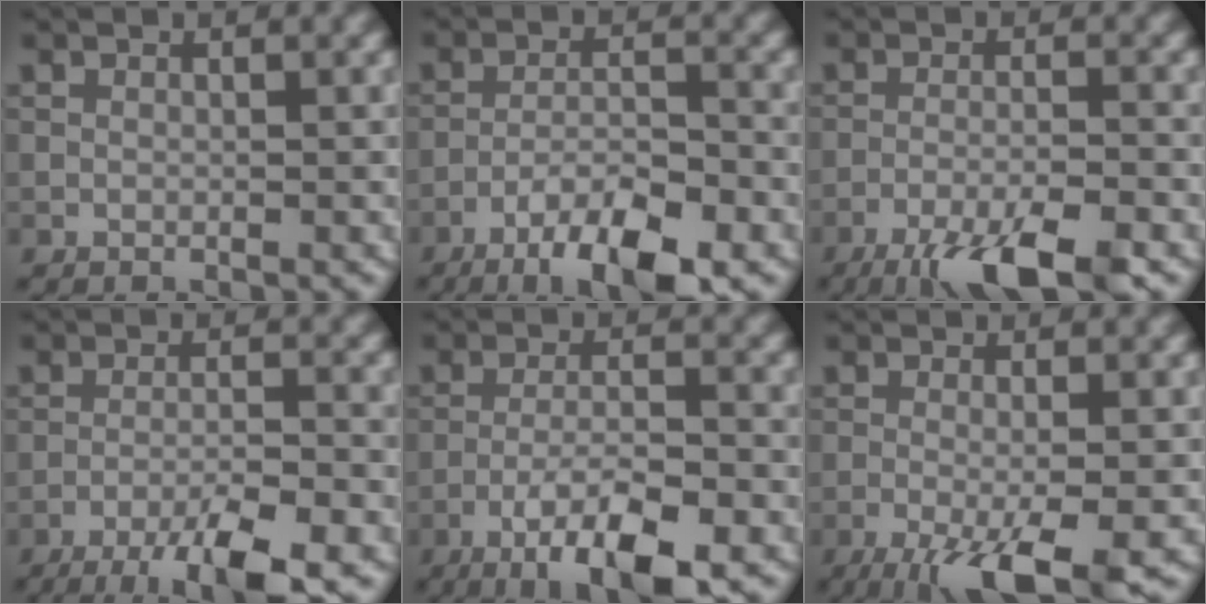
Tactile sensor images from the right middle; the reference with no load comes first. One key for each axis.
{"total": 7.7, "fx": -5.1, "fy": 1.8, "fz": 5.5, "tx": -0.093, "ty": 0.000, "tz": -0.085}
{"total": 8.5, "fx": -6.0, "fy": 1.7, "fz": 5.7, "tx": -0.098, "ty": -0.023, "tz": -0.101}
{"total": 8.2, "fx": -5.5, "fy": 1.4, "fz": 5.8, "tx": -0.091, "ty": -0.010, "tz": -0.087}
{"total": 7.8, "fx": -4.6, "fy": 1.7, "fz": 6.0, "tx": -0.104, "ty": 0.000, "tz": -0.080}
{"total": 7.6, "fx": -3.9, "fy": 1.7, "fz": 6.3, "tx": -0.103, "ty": -0.009, "tz": -0.064}